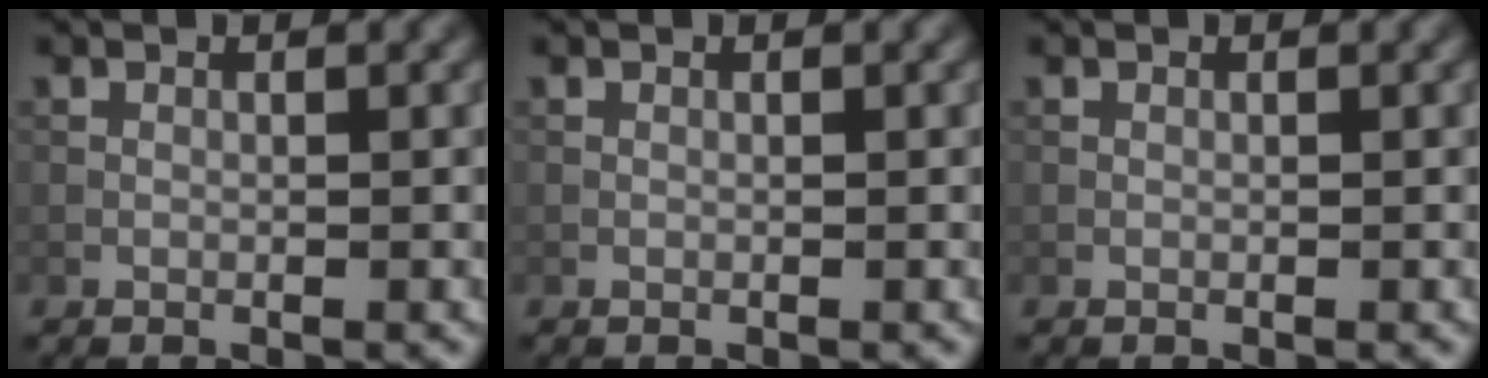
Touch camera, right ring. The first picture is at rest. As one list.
[{"total": 0.0}, {"total": 0.0}]